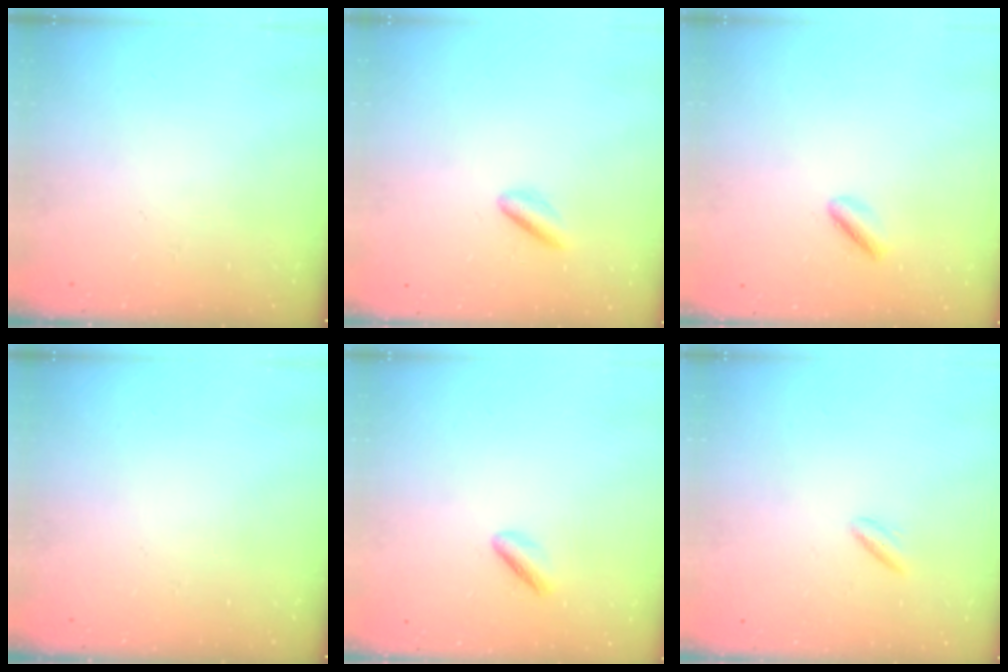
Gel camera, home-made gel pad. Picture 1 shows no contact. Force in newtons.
{"total": 2.9, "press": 2.8, "slide": 0.6}
{"total": 1.6, "press": 1.5, "slide": 0.5}
{"total": 0.0}
{"total": 1.7, "press": 1.4, "slide": 1.0}
{"total": 2.4, "press": 2.2, "slide": 1.0}